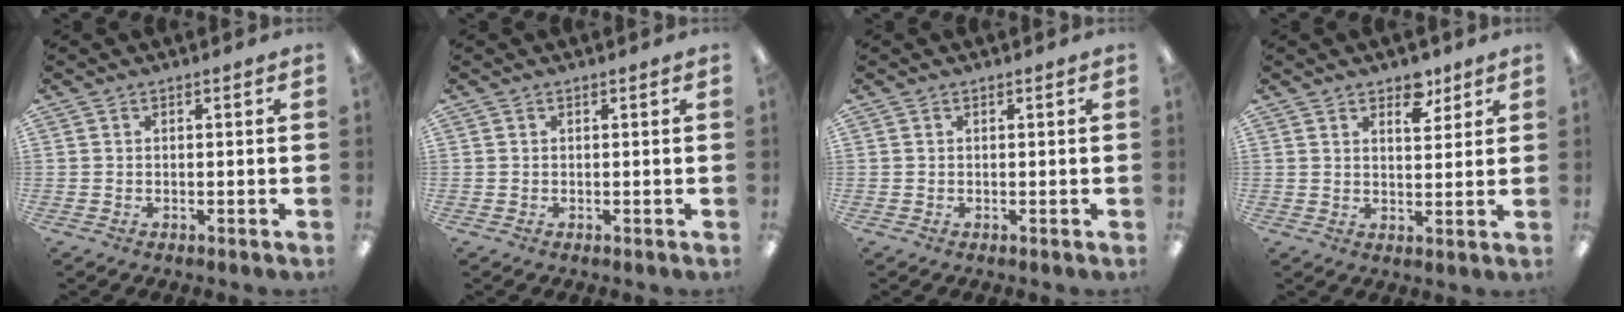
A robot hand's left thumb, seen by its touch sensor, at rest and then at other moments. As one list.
[{"total": 0.0}, {"total": 0.0}, {"total": 6.0, "force": [4.3, 3.0, 2.9], "torque": [-0.011, -0.027, 0.068]}]